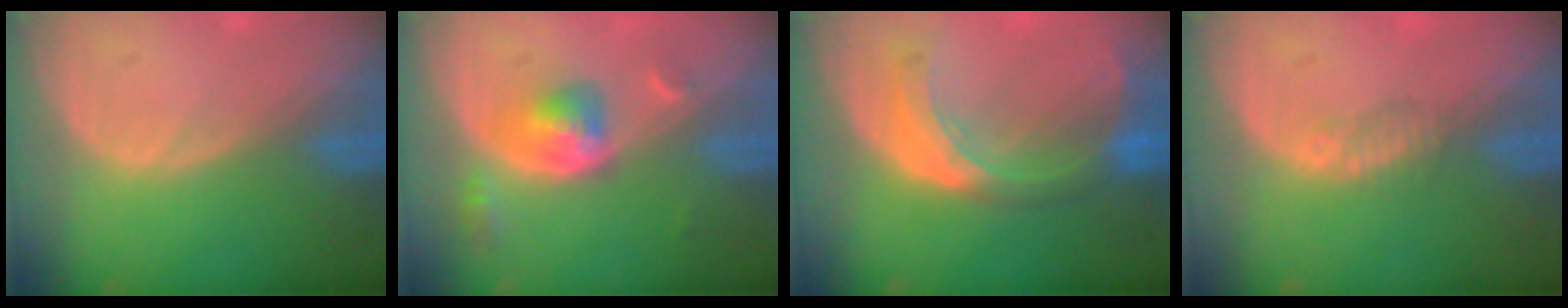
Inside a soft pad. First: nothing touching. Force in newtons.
{"total": 5.2, "press": 4.8, "slide": 2.0}
{"total": 8.2, "press": 7.3, "slide": 3.8}
{"total": 1.5, "press": 1.3, "slide": 0.9}